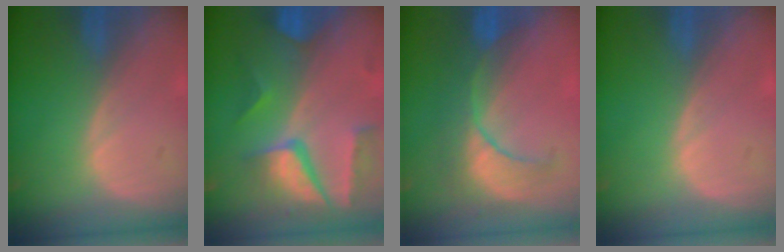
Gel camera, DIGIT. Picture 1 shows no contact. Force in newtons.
{"total": 10.3, "press": 8.6, "slide": 5.6}
{"total": 8.3, "press": 8.2, "slide": 1.1}
{"total": 0.0}